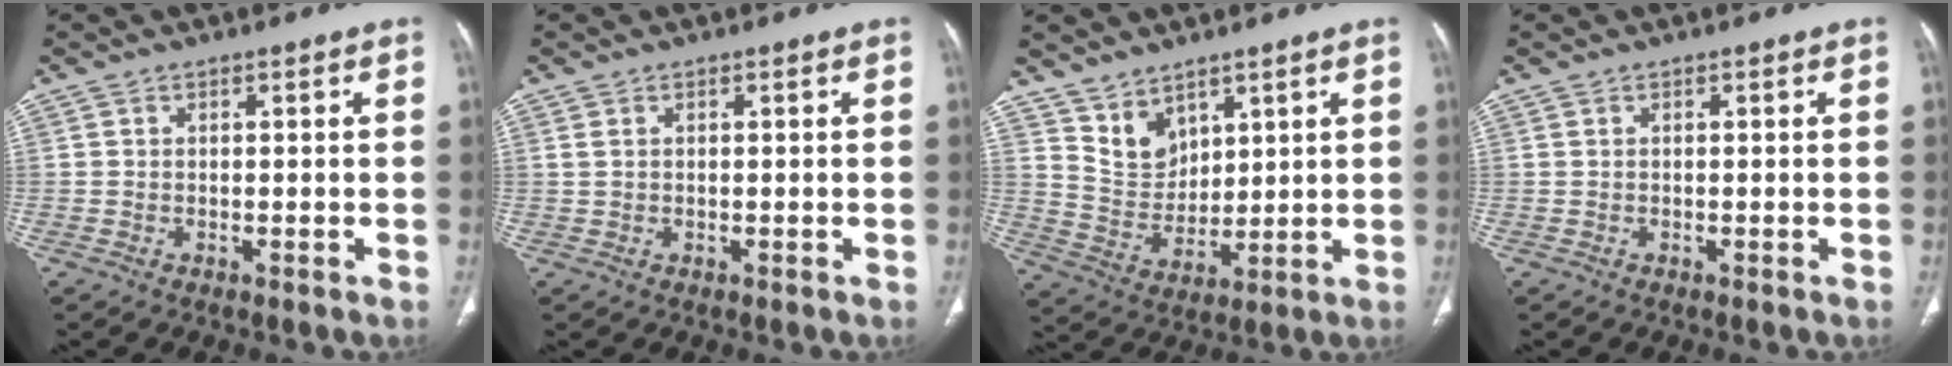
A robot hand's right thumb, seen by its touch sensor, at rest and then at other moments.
{"total": 1.0, "force": [0.4, 0.6, 0.6], "torque": [-0.014, 0.006, 0.014]}
{"total": 7.3, "force": [5.2, 4.6, 2.4], "torque": [-0.021, -0.041, 0.113]}
{"total": 0.0}